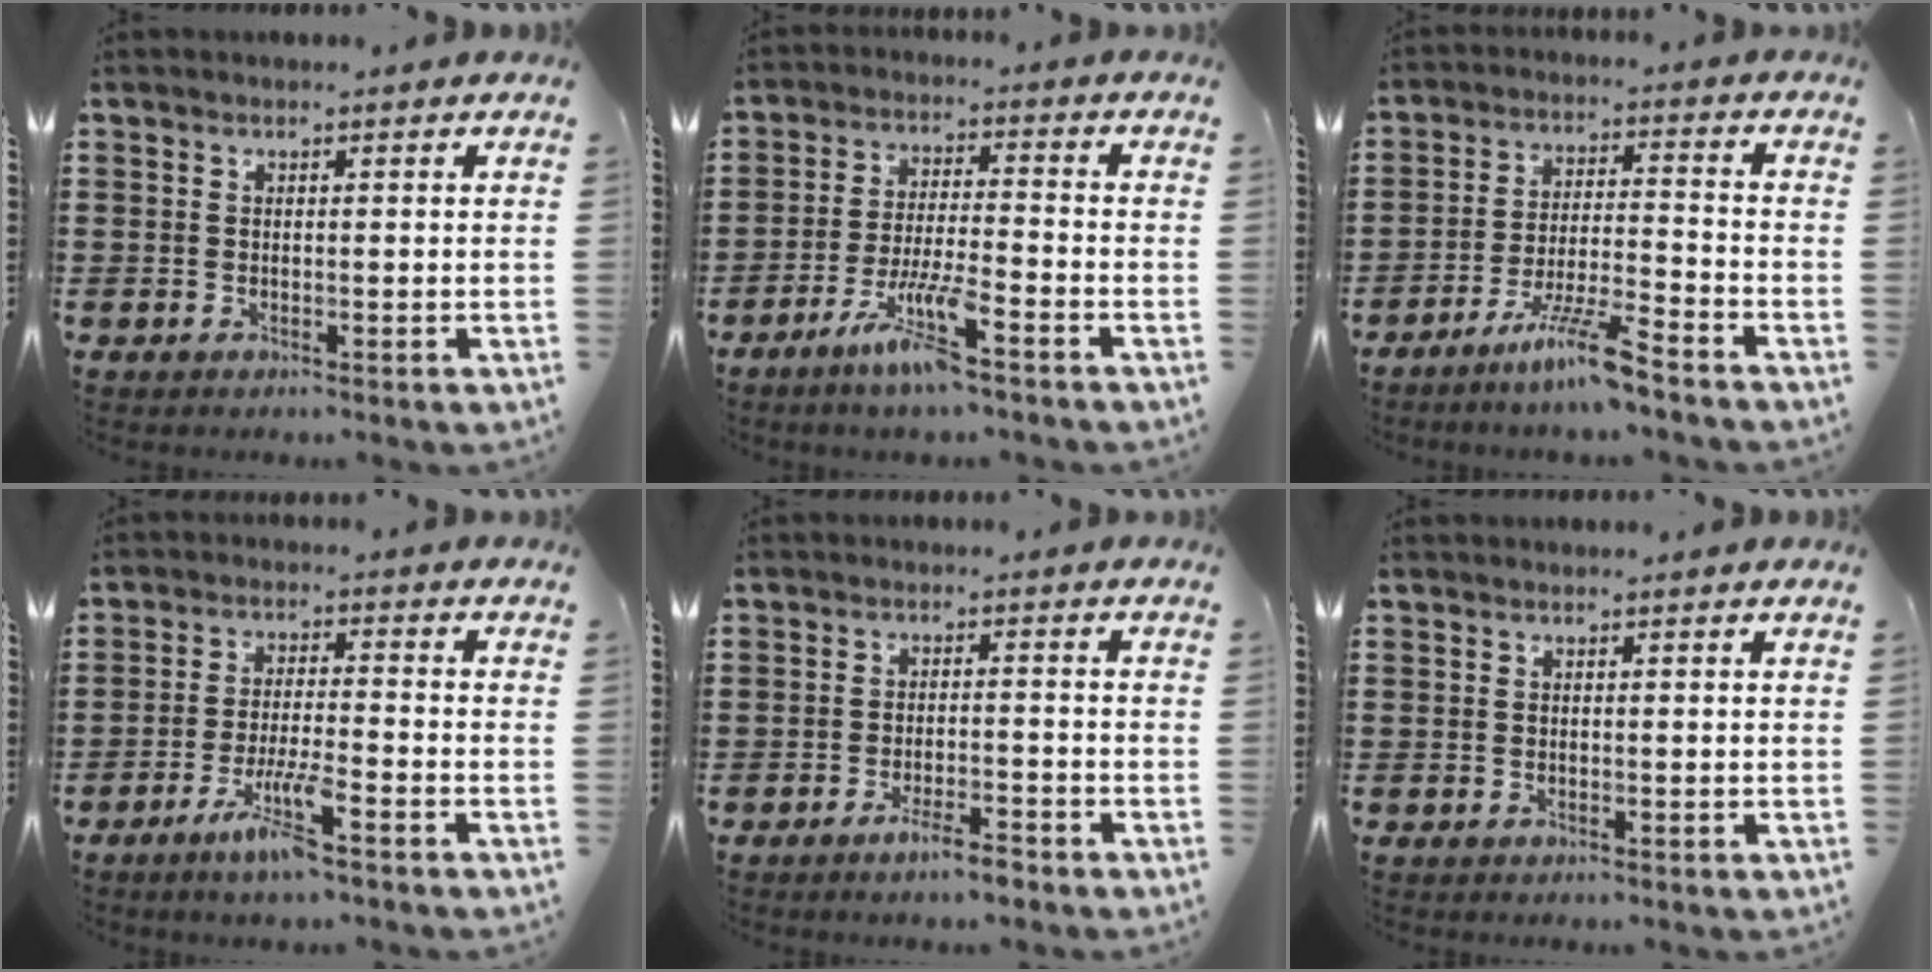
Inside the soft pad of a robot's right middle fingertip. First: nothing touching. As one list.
[{"total": 7.9, "force": [-5.2, 0.9, 5.8], "torque": [-0.119, -0.010, -0.097]}, {"total": 7.8, "force": [-6.1, 0.0, 4.9], "torque": [-0.096, -0.006, -0.114]}, {"total": 6.4, "force": [-4.1, 0.6, 4.9], "torque": [-0.099, -0.009, -0.075]}, {"total": 3.6, "force": [-2.9, 0.5, 2.1], "torque": [-0.041, 0.003, -0.055]}, {"total": 0.0}]